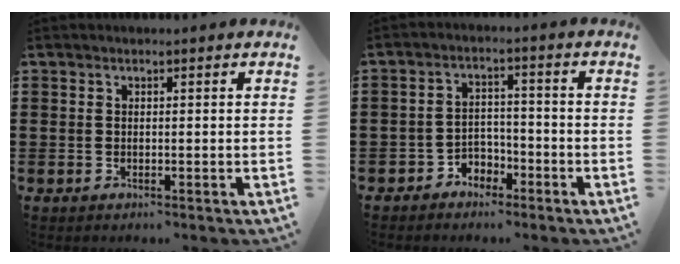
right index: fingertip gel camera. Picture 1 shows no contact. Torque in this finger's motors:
{"motor_torque": [-0.21, 0.07, 0.00, 0.00]}